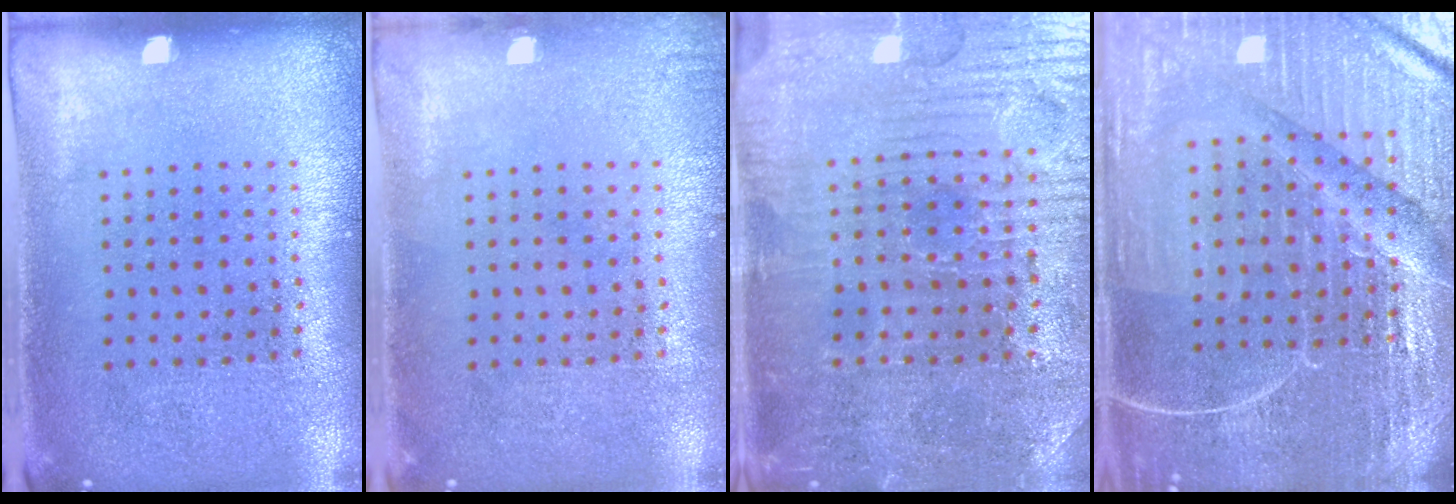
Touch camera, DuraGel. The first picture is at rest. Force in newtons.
{"total": 0.7, "press": 0.7, "slide": 0.1}
{"total": 3.7, "press": 3.7, "slide": 0.6}
{"total": 5.7, "press": 5.3, "slide": 2.1}